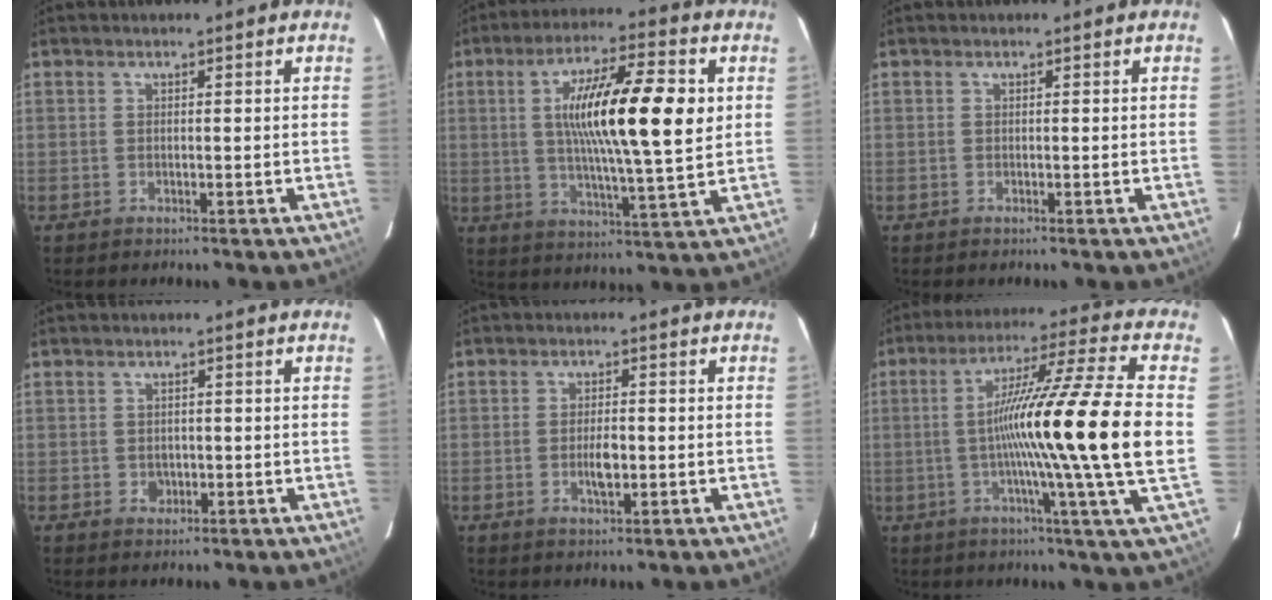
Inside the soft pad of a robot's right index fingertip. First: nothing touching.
{"total": 16.8, "force": [2.7, 1.8, 16.5], "torque": [-0.283, 0.008, 0.041]}
{"total": 0.0}
{"total": 1.5, "force": [-0.3, 1.3, 0.7], "torque": [-0.012, 0.003, 0.000]}
{"total": 3.2, "force": [-0.7, 1.0, 3.0], "torque": [-0.057, 0.001, -0.011]}
{"total": 20.6, "force": [-1.0, -2.8, 20.4], "torque": [-0.325, -0.010, -0.038]}